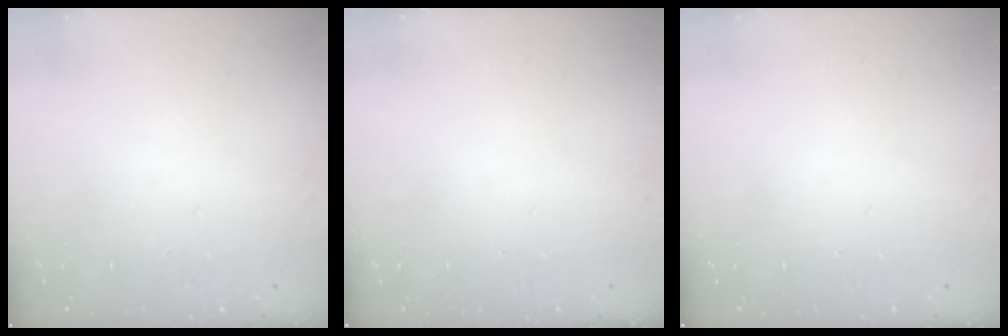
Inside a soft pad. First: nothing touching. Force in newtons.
{"total": 0.0}
{"total": 0.0}